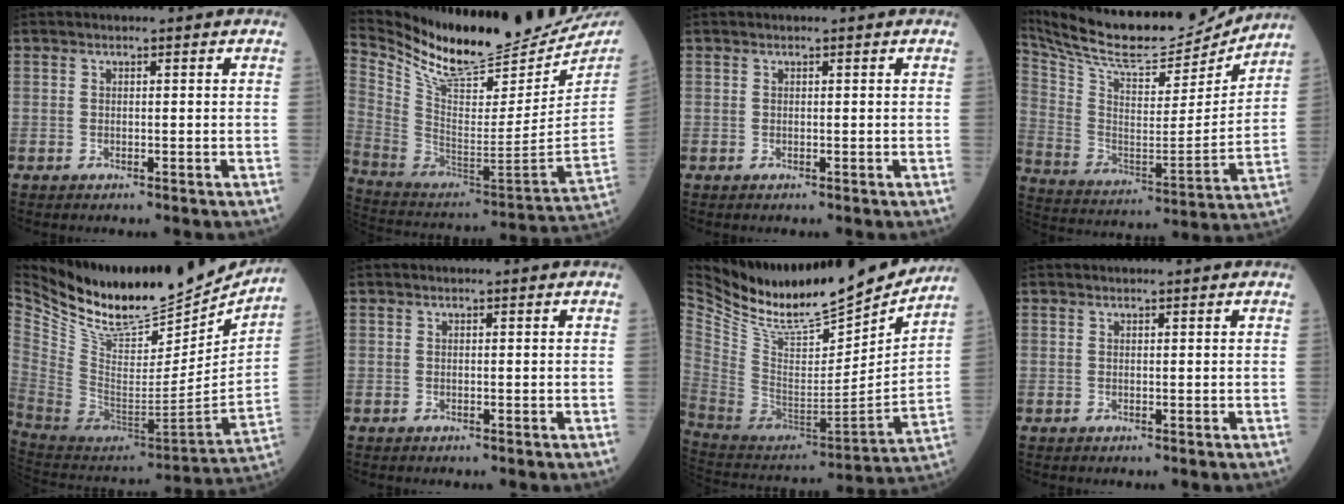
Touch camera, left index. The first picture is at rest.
{"total": 23.9, "force": [21.9, 3.0, 9.0], "torque": [-0.173, -0.087, 0.344]}
{"total": 0.0}
{"total": 23.3, "force": [21.5, 4.0, 8.2], "torque": [-0.161, -0.028, 0.337]}
{"total": 26.0, "force": [22.3, 7.1, 11.4], "torque": [-0.217, -0.039, 0.363]}
{"total": 0.0}
{"total": 28.3, "force": [24.6, 5.5, 13.0], "torque": [-0.247, -0.055, 0.395]}
{"total": 1.0, "force": [1.0, 0.0, 0.3], "torque": [-0.002, 0.009, 0.015]}